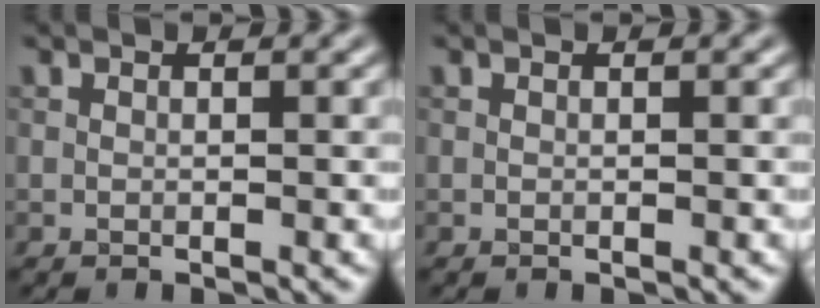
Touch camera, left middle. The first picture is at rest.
{"total": 0.0}